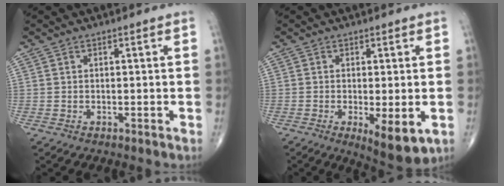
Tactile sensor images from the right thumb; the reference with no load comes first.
{"total": 7.9, "force": [-2.2, 2.5, 7.2], "torque": [-0.104, -0.021, -0.028]}